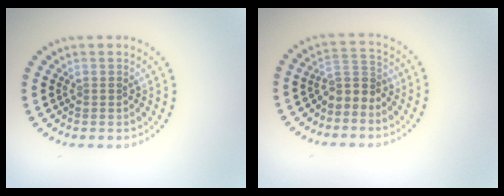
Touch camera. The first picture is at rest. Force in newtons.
{"total": 2.6, "press": 2.0, "slide": 1.6}